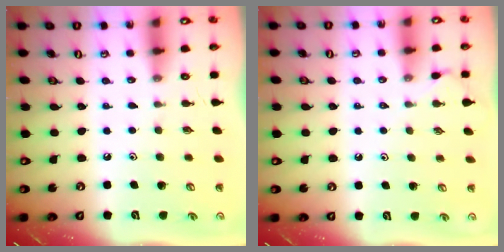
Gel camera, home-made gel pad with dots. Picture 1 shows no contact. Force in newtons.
{"total": 3.2, "press": 3.2, "slide": 0.5}